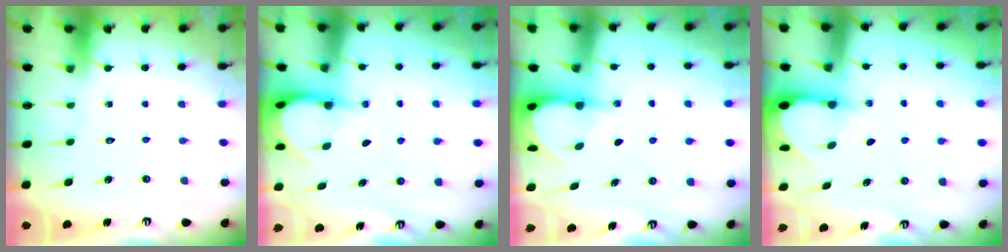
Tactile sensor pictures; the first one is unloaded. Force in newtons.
{"total": 3.7, "press": 3.7, "slide": 0.3}
{"total": 3.8, "press": 3.8, "slide": 0.4}
{"total": 3.0, "press": 3.0, "slide": 0.4}